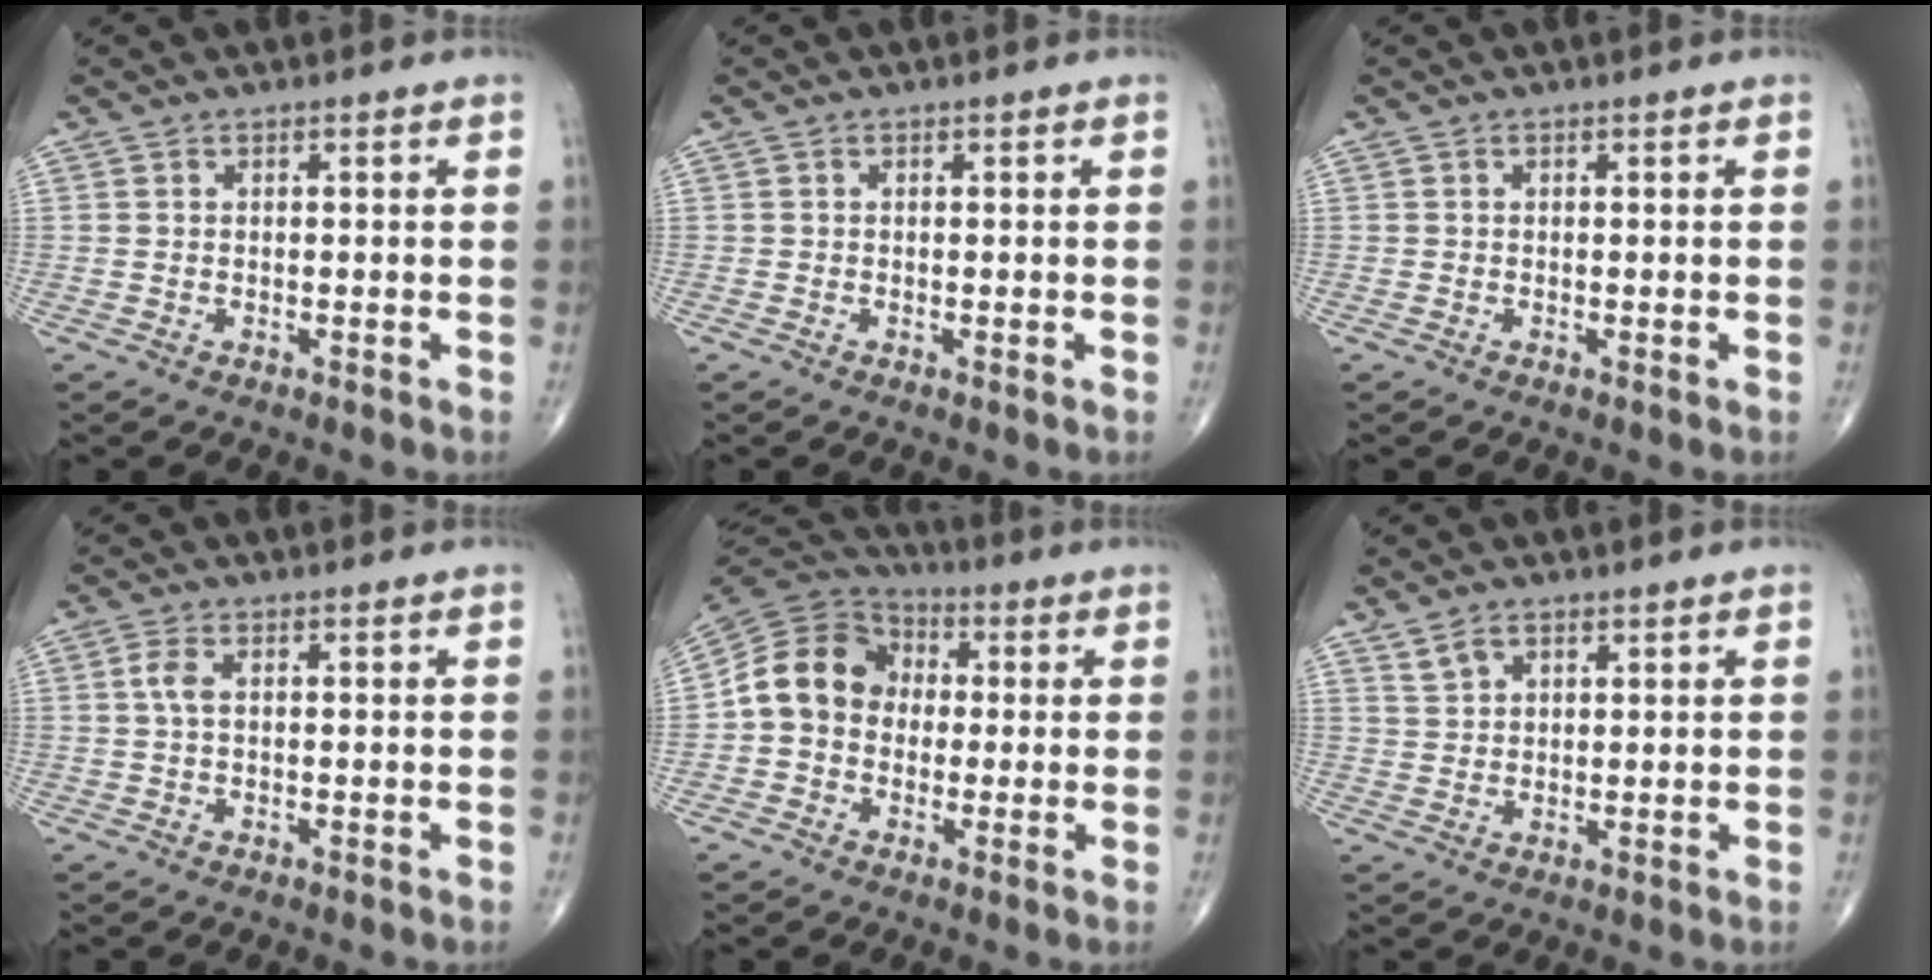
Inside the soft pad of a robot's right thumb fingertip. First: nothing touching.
{"total": 0.0}
{"total": 0.0}
{"total": 2.5, "force": [0.4, 1.2, 2.1], "torque": [-0.052, 0.008, 0.005]}
{"total": 12.1, "force": [0.0, 10.2, 6.5], "torque": [-0.101, 0.035, -0.015]}
{"total": 3.3, "force": [2.2, 2.0, 1.4], "torque": [-0.018, -0.007, 0.047]}